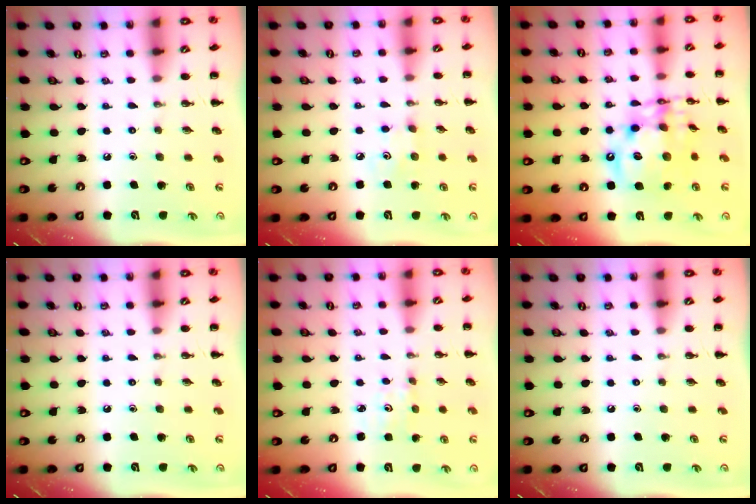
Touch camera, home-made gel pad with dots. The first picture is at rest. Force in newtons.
{"total": 2.9, "press": 2.8, "slide": 0.8}
{"total": 15.4, "press": 15.1, "slide": 3.1}
{"total": 0.0}
{"total": 1.2, "press": 1.1, "slide": 0.4}
{"total": 0.0}